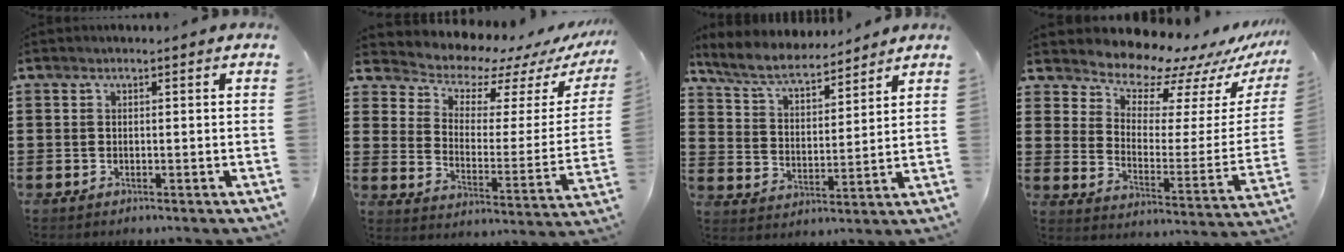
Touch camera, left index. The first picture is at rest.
{"total": 5.7, "force": [5.4, 1.8, 0.7], "torque": [-0.034, -0.053, 0.088]}
{"total": 6.5, "force": [5.9, 1.2, 2.4], "torque": [-0.071, -0.029, 0.102]}
{"total": 8.9, "force": [8.5, 2.4, 1.2], "torque": [-0.048, -0.079, 0.148]}